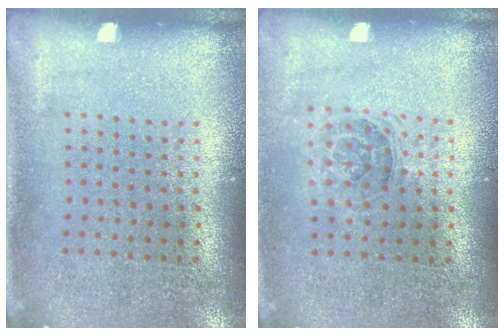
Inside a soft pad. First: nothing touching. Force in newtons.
{"total": 1.1, "press": 1.0, "slide": 0.6}